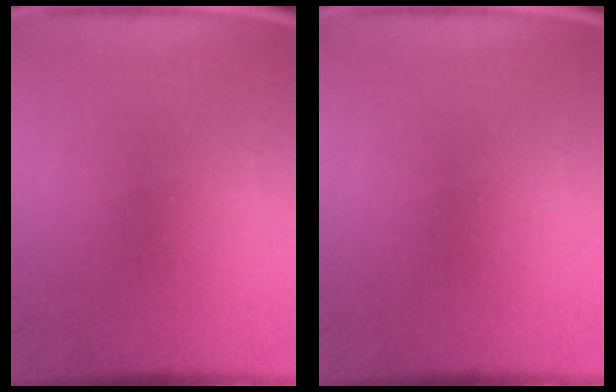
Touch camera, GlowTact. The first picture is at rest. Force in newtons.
{"total": 0.0}